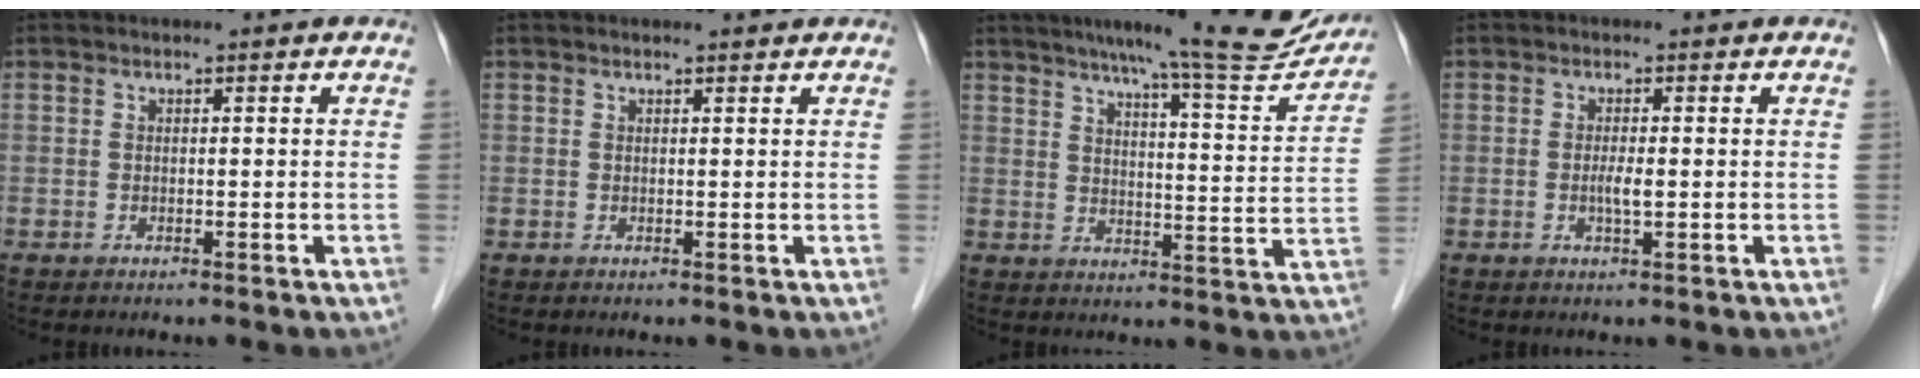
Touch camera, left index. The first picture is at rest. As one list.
[{"total": 1.5, "force": [1.4, 0.3, 0.2], "torque": [-0.002, 0.002, 0.019]}, {"total": 17.9, "force": [16.1, 1.1, 7.8], "torque": [-0.100, -0.039, 0.203]}, {"total": 1.9, "force": [-0.2, 0.3, 1.8], "torque": [-0.034, -0.004, -0.004]}]